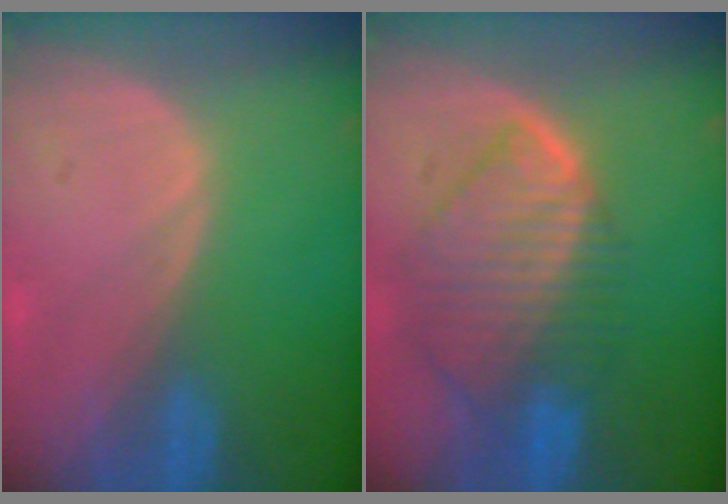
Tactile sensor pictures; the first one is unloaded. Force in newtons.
{"total": 9.9, "press": 8.6, "slide": 4.9}